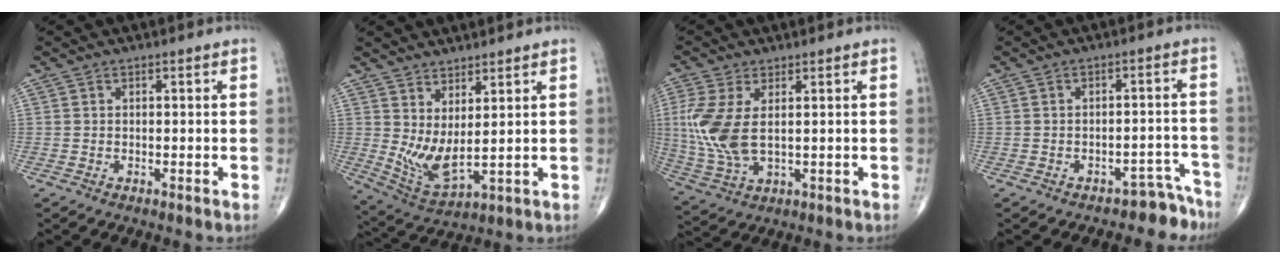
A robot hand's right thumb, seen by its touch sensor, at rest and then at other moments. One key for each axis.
{"total": 8.3, "fx": 2.4, "fy": 2.7, "fz": 7.5, "tx": -0.152, "ty": -0.039, "tz": 0.059}
{"total": 10.5, "fx": 1.4, "fy": 5.2, "fz": 9.0, "tx": -0.224, "ty": -0.010, "tz": 0.039}
{"total": 4.8, "fx": -4.2, "fy": 2.3, "fz": -0.2, "tx": 0.032, "ty": 0.079, "tz": -0.054}